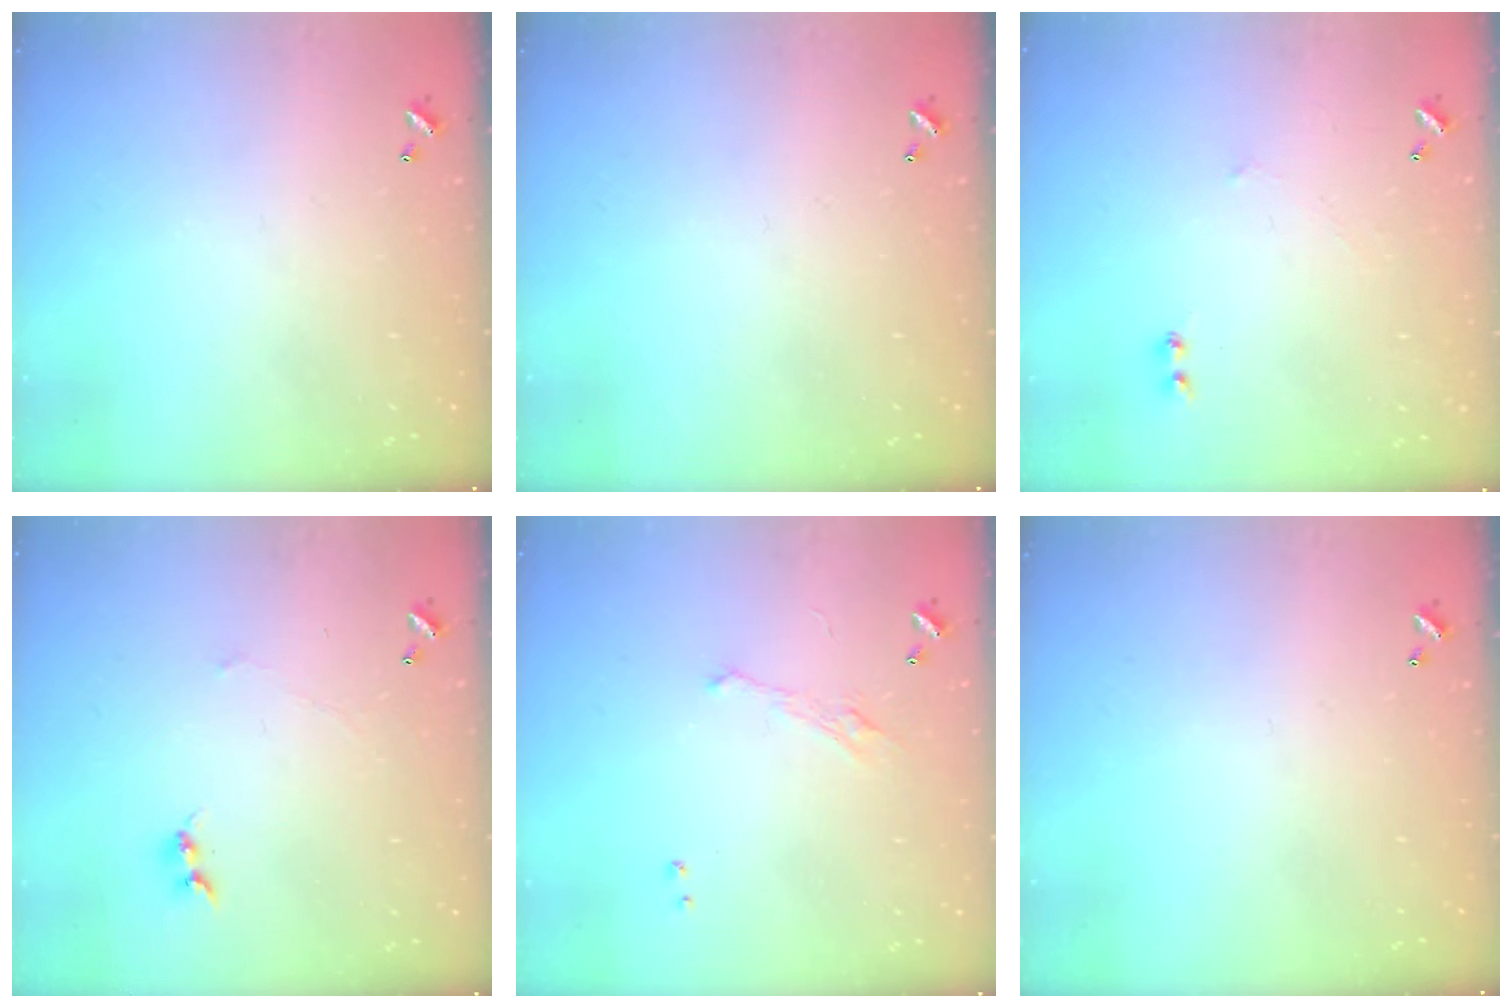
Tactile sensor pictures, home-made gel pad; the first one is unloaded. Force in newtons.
{"total": 0.0}
{"total": 2.9, "press": 2.9, "slide": 0.4}
{"total": 1.4, "press": 1.3, "slide": 0.4}
{"total": 2.0, "press": 1.9, "slide": 0.7}
{"total": 0.0}